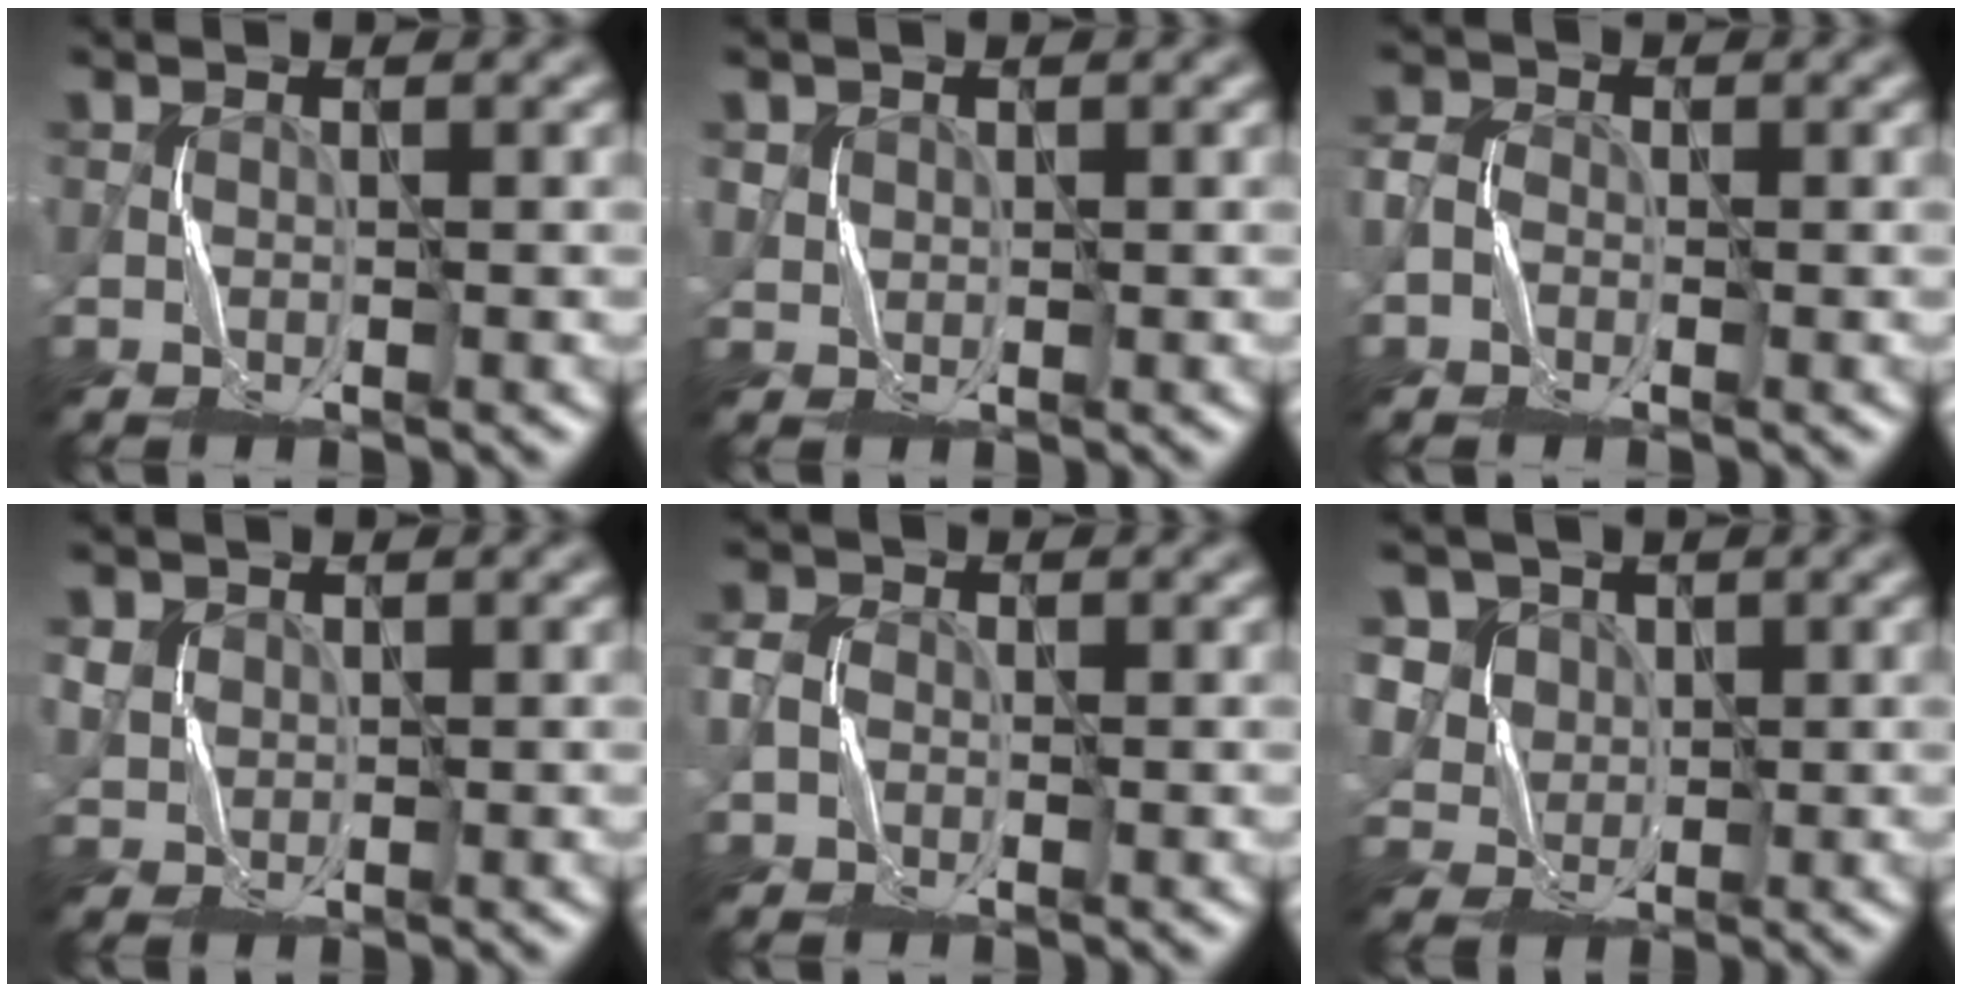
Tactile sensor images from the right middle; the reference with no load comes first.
{"total": 0.8, "force": [0.4, 0.7, -0.2], "torque": [-0.005, -0.005, 0.008]}
{"total": 1.8, "force": [-0.8, 1.4, 0.8], "torque": [-0.018, 0.002, -0.017]}
{"total": 1.5, "force": [0.6, 1.3, 0.2], "torque": [-0.019, -0.004, 0.012]}
{"total": 2.0, "force": [-0.4, 1.7, 1.0], "torque": [-0.030, -0.001, -0.009]}
{"total": 6.4, "force": [3.0, 5.3, 2.1], "torque": [-0.057, 0.005, 0.045]}